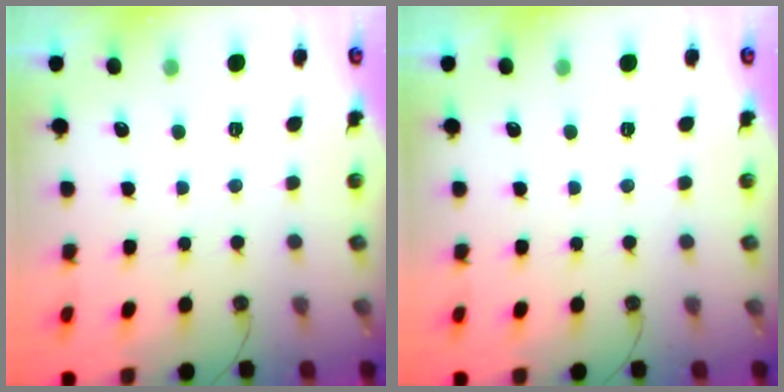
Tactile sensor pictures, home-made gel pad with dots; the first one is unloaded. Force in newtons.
{"total": 0.0}